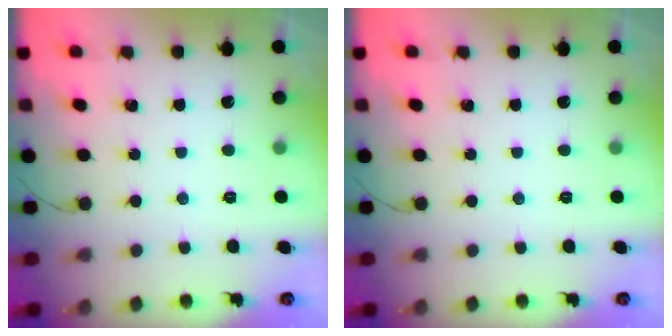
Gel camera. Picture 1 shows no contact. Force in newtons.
{"total": 0.0}